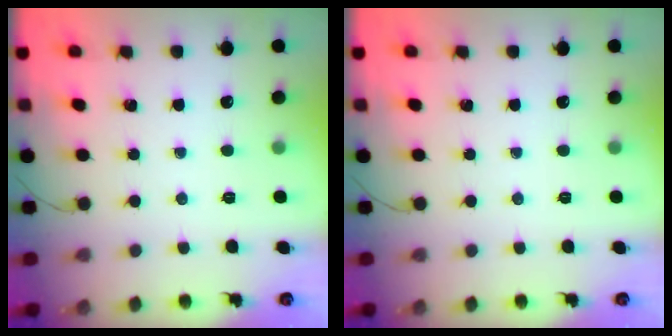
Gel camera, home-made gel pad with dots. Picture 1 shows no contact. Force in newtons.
{"total": 0.0}